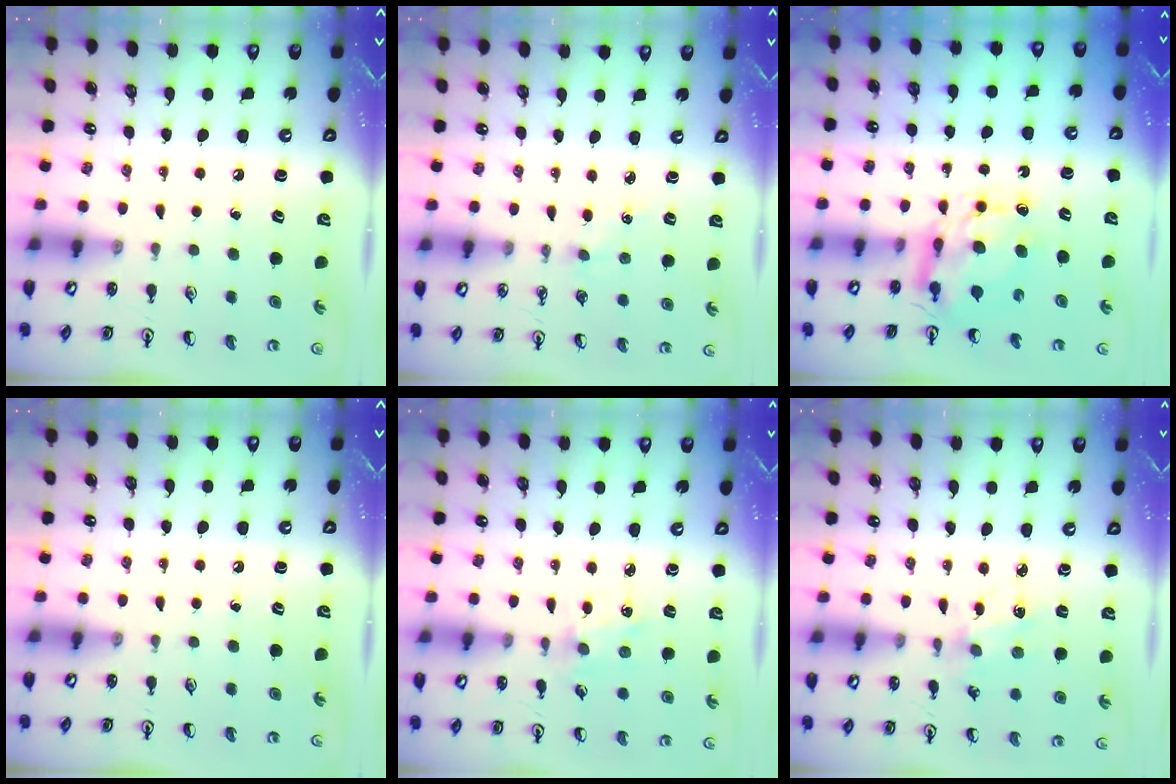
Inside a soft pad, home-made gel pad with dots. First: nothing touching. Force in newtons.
{"total": 1.8, "press": 1.8, "slide": 0.3}
{"total": 8.4, "press": 8.4, "slide": 0.5}
{"total": 0.0}
{"total": 2.3, "press": 2.2, "slide": 0.4}
{"total": 2.5, "press": 2.5, "slide": 0.4}